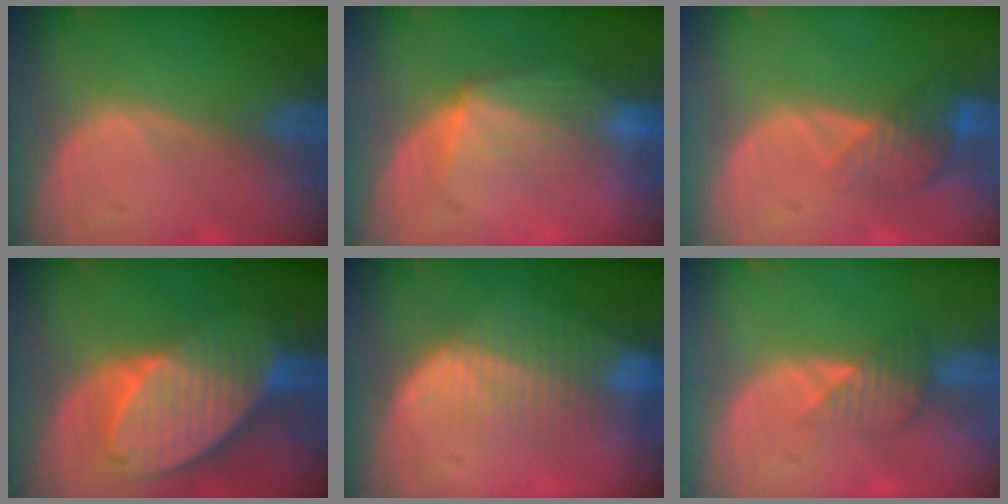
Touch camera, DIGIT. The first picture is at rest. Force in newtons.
{"total": 7.0, "press": 6.5, "slide": 2.5}
{"total": 4.4, "press": 3.8, "slide": 2.1}
{"total": 10.3, "press": 8.9, "slide": 5.1}
{"total": 7.6, "press": 6.7, "slide": 3.5}
{"total": 3.4, "press": 3.1, "slide": 1.5}